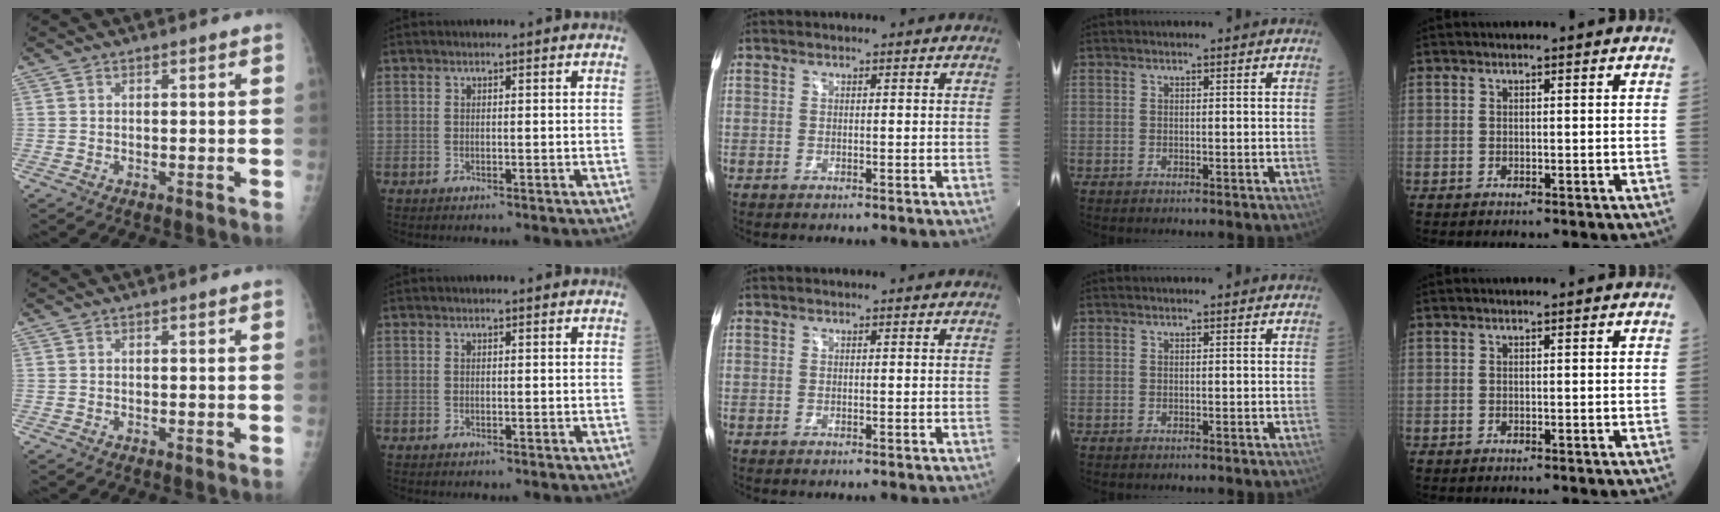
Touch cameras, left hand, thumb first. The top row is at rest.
{}